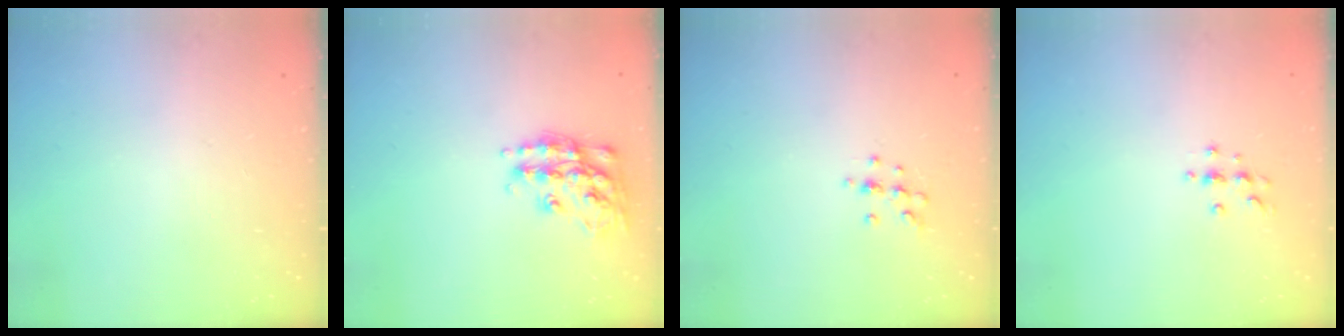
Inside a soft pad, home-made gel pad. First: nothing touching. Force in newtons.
{"total": 16.6, "press": 16.5, "slide": 1.0}
{"total": 6.5, "press": 6.2, "slide": 2.1}
{"total": 3.7, "press": 3.6, "slide": 0.5}